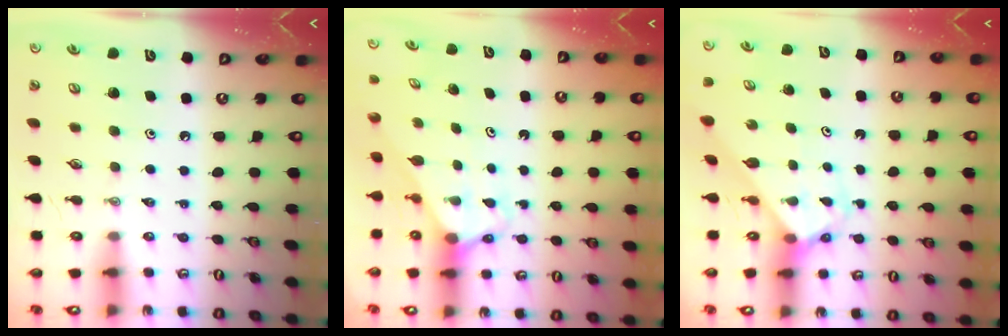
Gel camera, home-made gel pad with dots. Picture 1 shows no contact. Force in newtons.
{"total": 2.7, "press": 2.7, "slide": 0.2}
{"total": 2.8, "press": 2.8, "slide": 0.1}